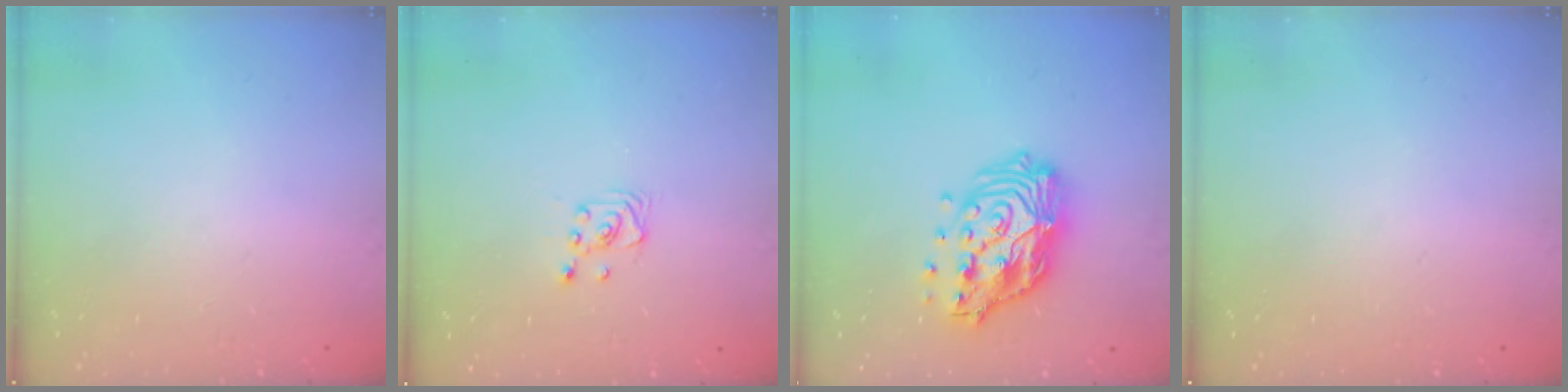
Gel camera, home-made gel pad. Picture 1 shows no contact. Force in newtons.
{"total": 2.6, "press": 2.6, "slide": 0.3}
{"total": 17.1, "press": 17.0, "slide": 1.5}
{"total": 0.0}